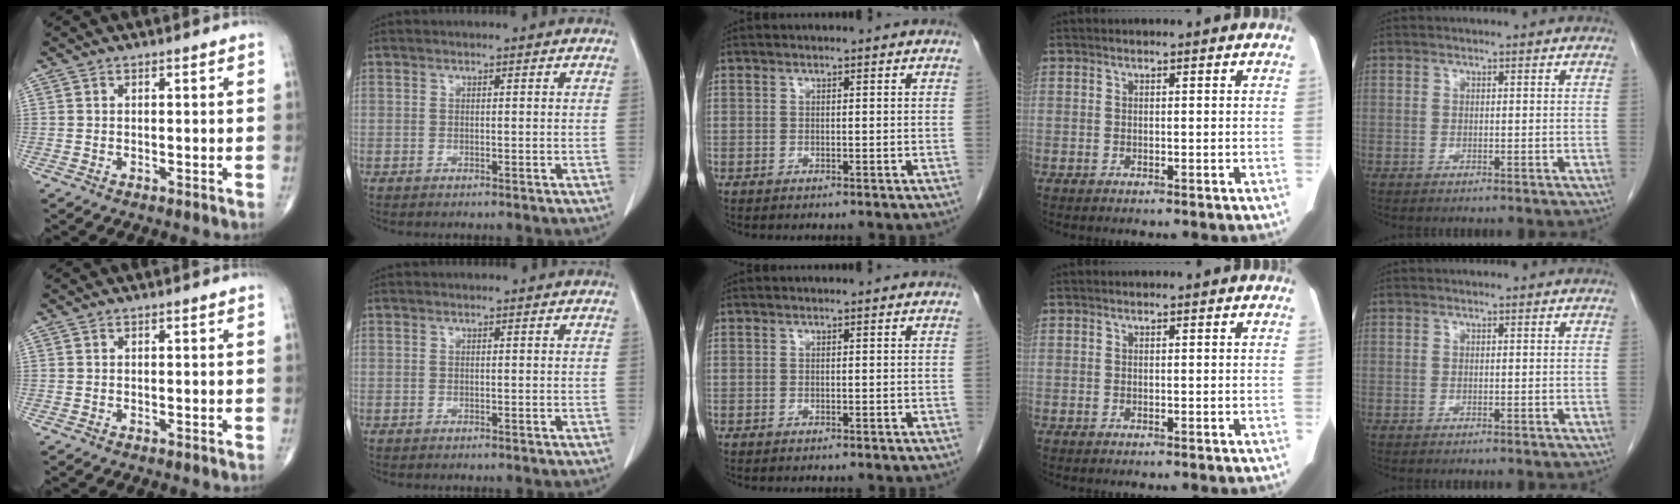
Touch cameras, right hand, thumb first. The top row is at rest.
{}